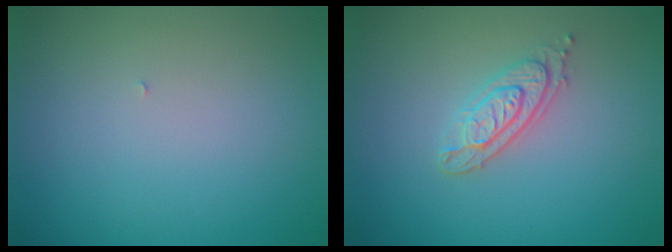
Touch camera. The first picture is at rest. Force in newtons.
{"total": 2.6, "press": 2.4, "slide": 1.0}